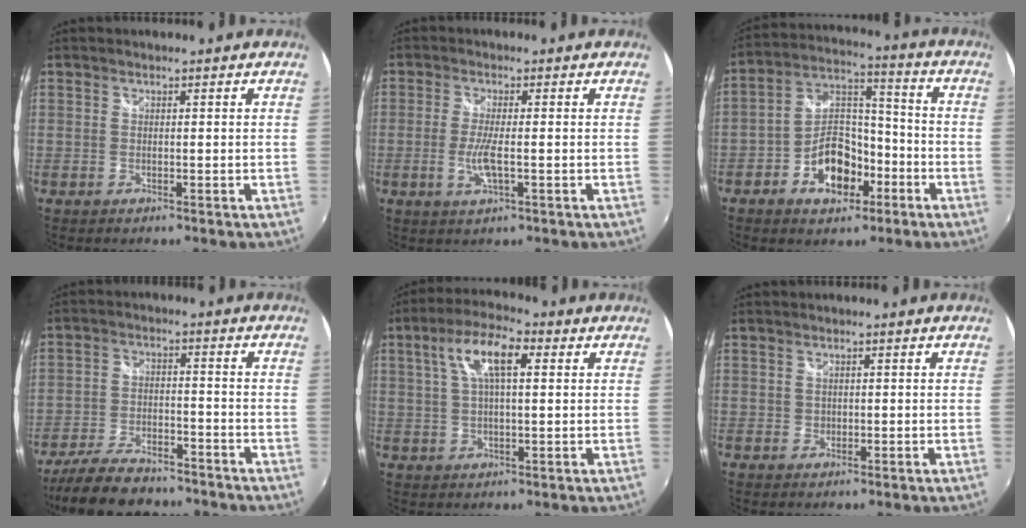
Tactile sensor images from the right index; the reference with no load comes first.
{"total": 4.5, "force": [-1.0, 0.6, 4.4], "torque": [-0.092, -0.008, -0.022]}
{"total": 11.7, "force": [-5.5, 7.0, 7.5], "torque": [-0.142, 0.033, -0.085]}
{"total": 14.3, "force": [-11.9, 4.8, 6.3], "torque": [-0.146, -0.014, -0.192]}
{"total": 9.1, "force": [3.0, 3.0, 8.0], "torque": [-0.153, 0.022, 0.053]}
{"total": 0.9, "force": [0.1, 0.8, 0.1], "torque": [0.001, 0.000, 0.002]}